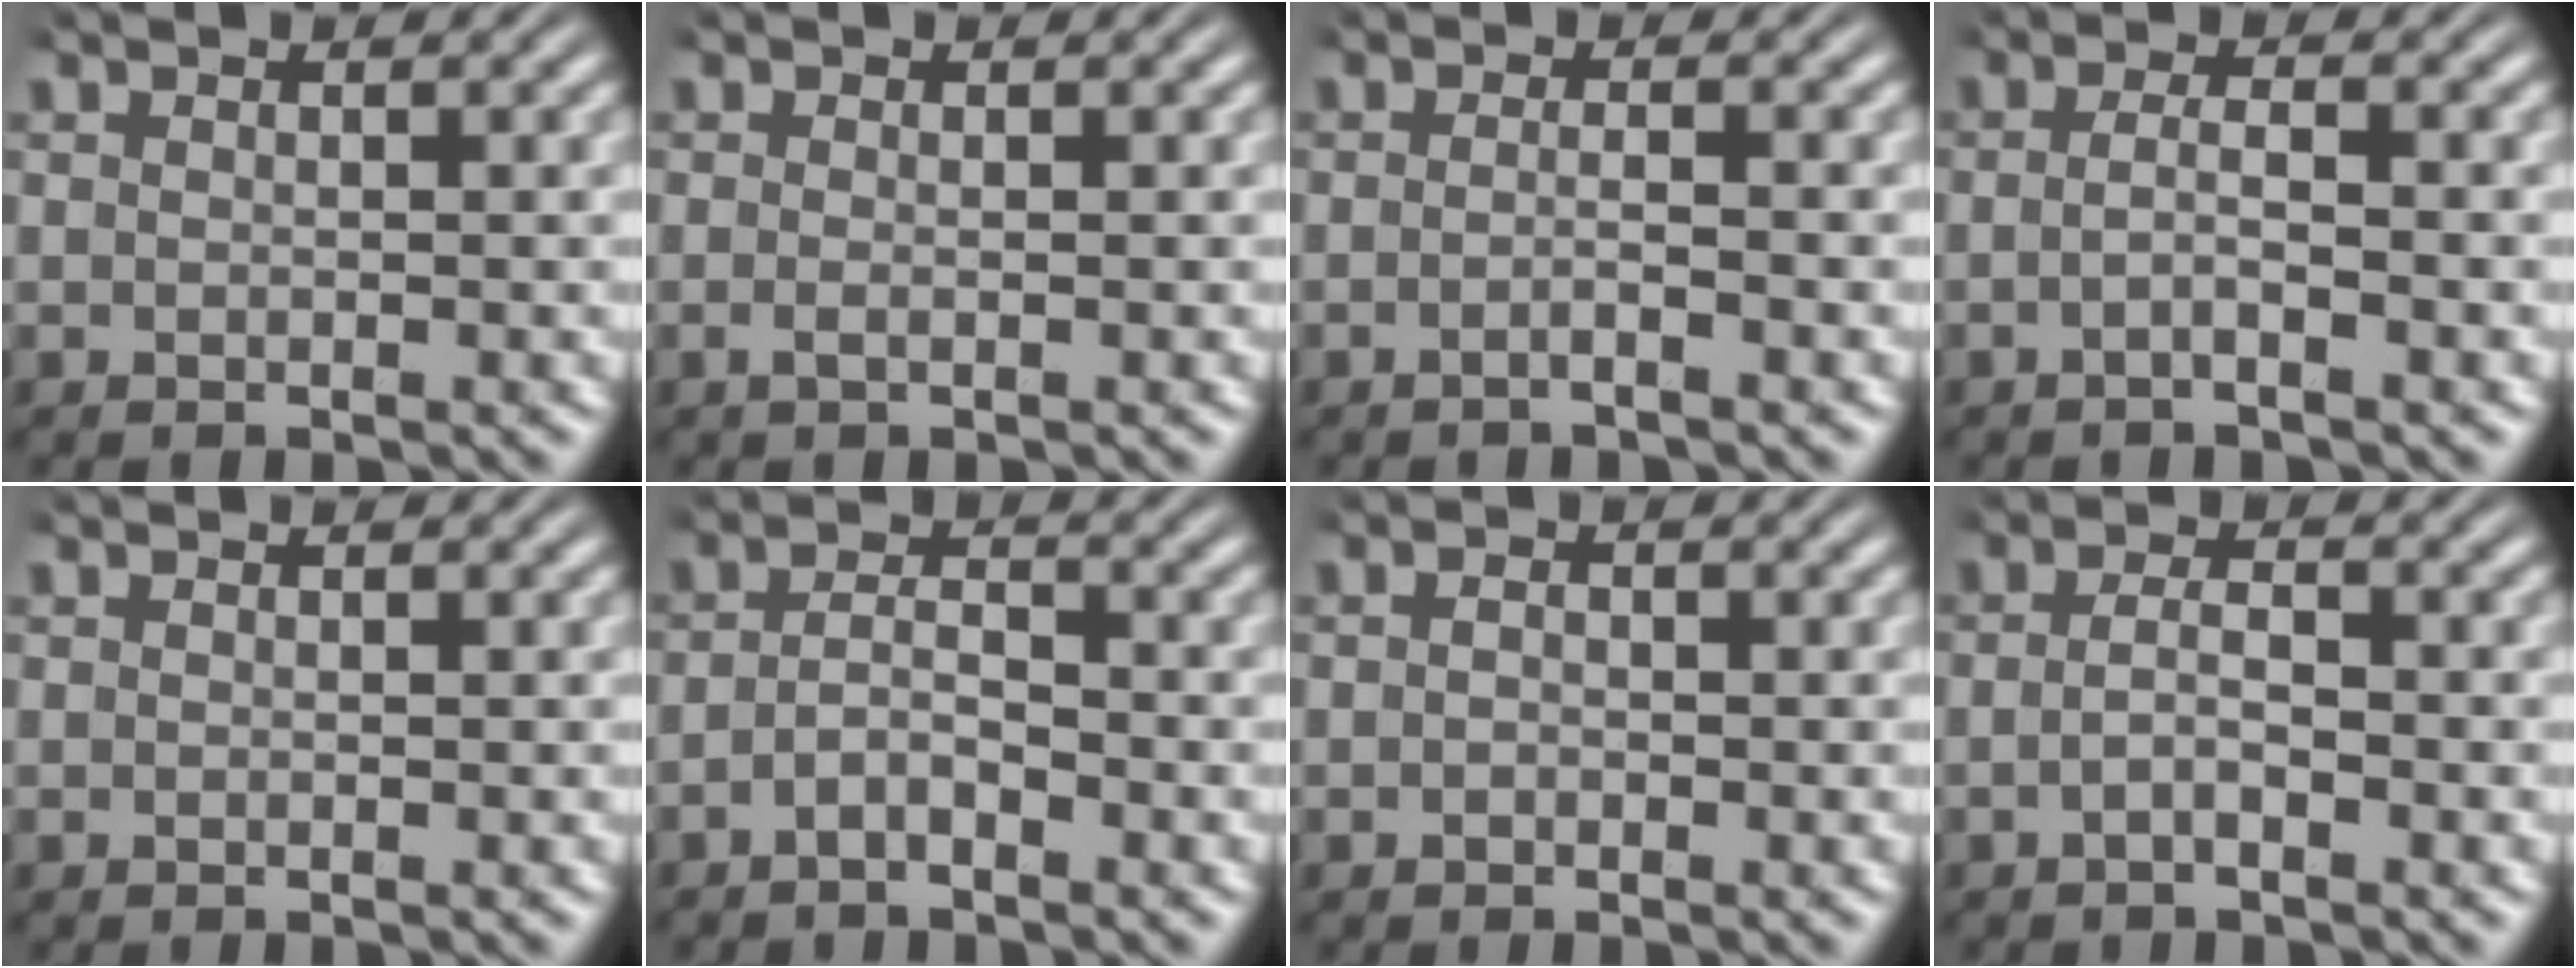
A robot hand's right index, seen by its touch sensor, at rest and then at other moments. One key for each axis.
{"total": 0.7, "fx": -0.6, "fy": 0.0, "fz": 0.4, "tx": -0.016, "ty": -0.009, "tz": -0.007}
{"total": 1.5, "fx": -1.2, "fy": -0.3, "fz": 1.0, "tx": -0.021, "ty": -0.004, "tz": -0.023}
{"total": 2.2, "fx": -1.2, "fy": 0.0, "fz": 1.9, "tx": -0.036, "ty": -0.006, "tz": -0.022}
{"total": 0.0}
{"total": 2.9, "fx": -2.0, "fy": 1.2, "fz": 1.6, "tx": -0.035, "ty": -0.012, "tz": -0.035}
{"total": 0.7, "fx": -0.4, "fy": 0.4, "fz": 0.4, "tx": -0.007, "ty": -0.006, "tz": -0.008}
{"total": 2.3, "fx": -1.3, "fy": 0.6, "fz": 1.8, "tx": -0.036, "ty": -0.007, "tz": -0.022}